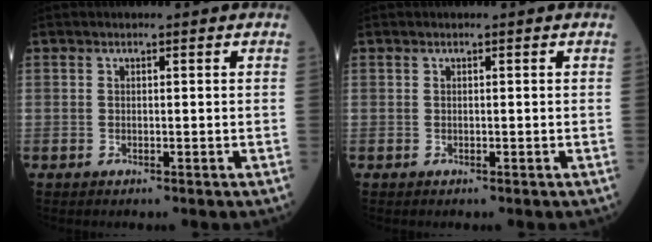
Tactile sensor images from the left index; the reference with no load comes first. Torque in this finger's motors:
{"motor_torque": [0.00, 0.00, 0.00, 0.00]}